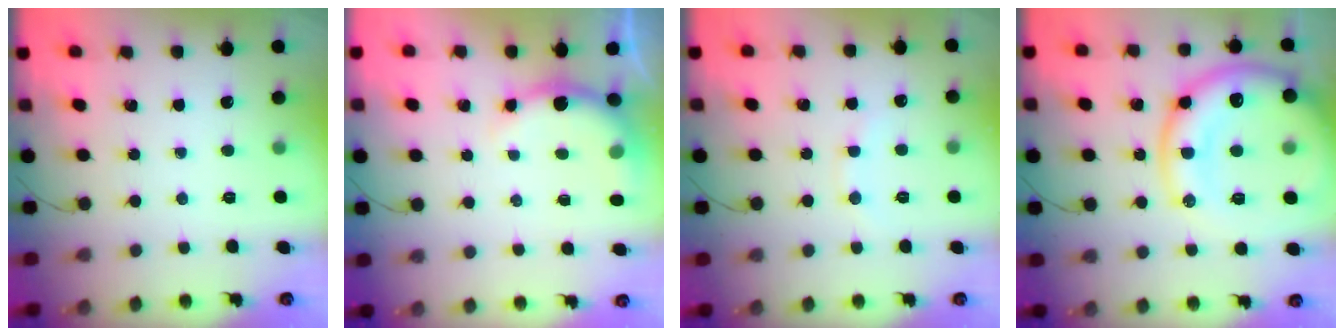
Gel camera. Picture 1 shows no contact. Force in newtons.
{"total": 5.2, "press": 5.2, "slide": 0.5}
{"total": 4.9, "press": 4.8, "slide": 1.0}
{"total": 23.6, "press": 23.5, "slide": 2.8}